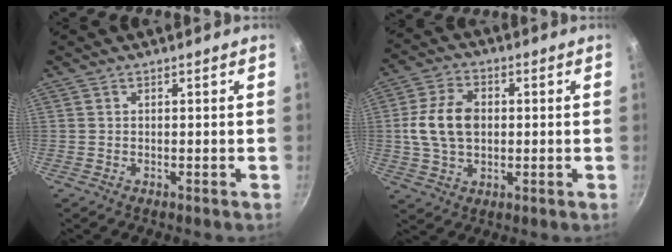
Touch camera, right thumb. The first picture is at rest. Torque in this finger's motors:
{"motor_torque": [0.73, 2.39, 0.77, -0.59, 0.10]}